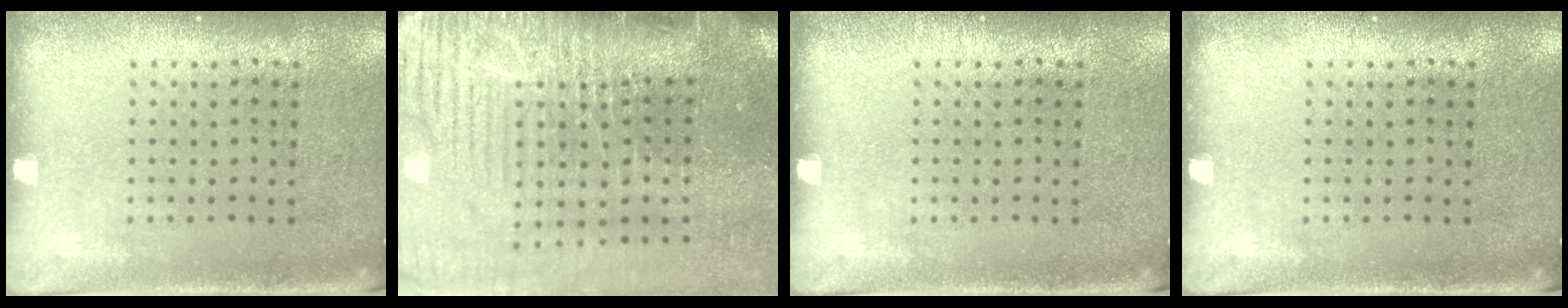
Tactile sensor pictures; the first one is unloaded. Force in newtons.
{"total": 4.8, "press": 4.0, "slide": 2.7}
{"total": 0.0}
{"total": 0.0}